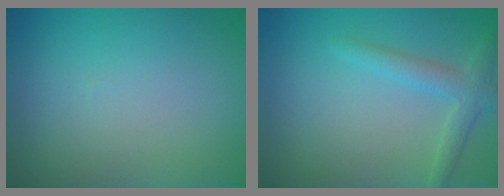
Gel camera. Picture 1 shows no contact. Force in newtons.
{"total": 2.3, "press": 2.3, "slide": 0.2}